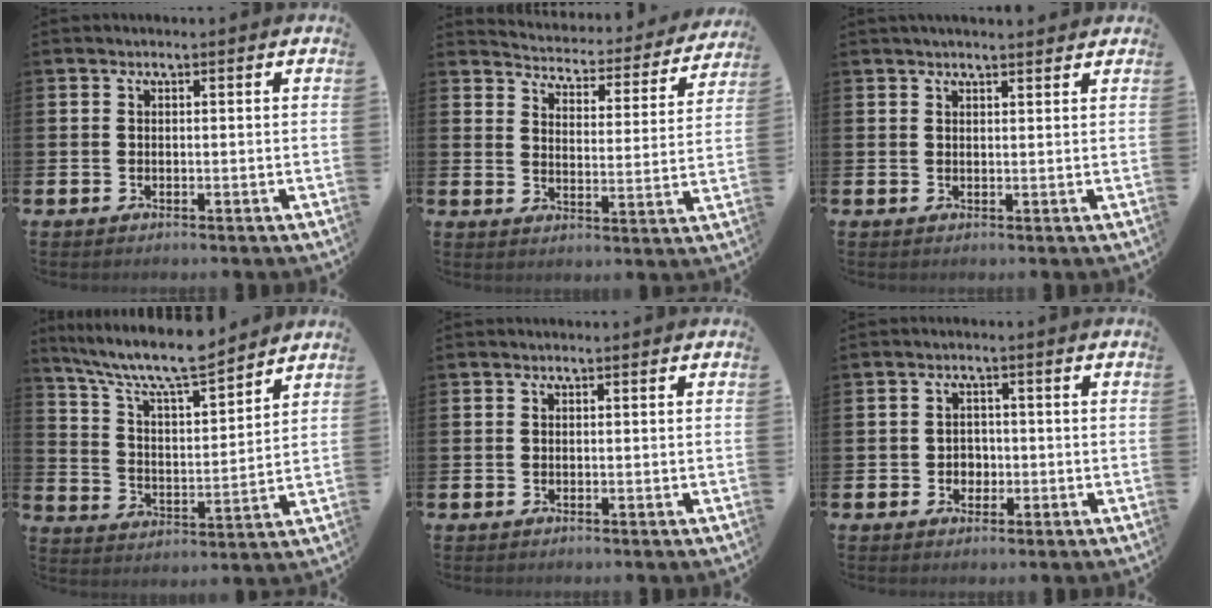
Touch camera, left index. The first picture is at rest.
{"total": 4.2, "force": [4.1, 0.8, 0.3], "torque": [-0.024, -0.045, 0.064]}
{"total": 1.8, "force": [1.7, 0.2, 0.5], "torque": [-0.001, -0.006, 0.029]}
{"total": 9.4, "force": [8.7, 1.1, 3.6], "torque": [-0.099, -0.056, 0.150]}
{"total": 0.0}
{"total": 2.2, "force": [-0.4, 2.0, 0.7], "torque": [-0.004, 0.001, -0.015]}